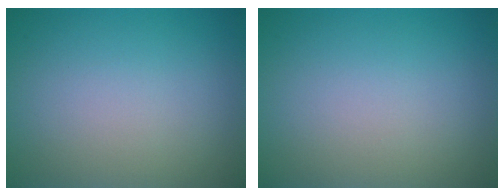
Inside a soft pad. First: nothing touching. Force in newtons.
{"total": 0.0}